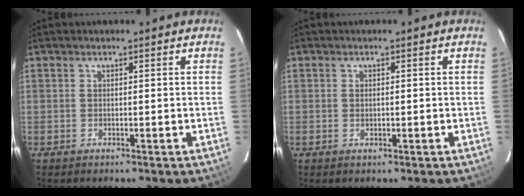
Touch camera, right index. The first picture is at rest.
{"total": 0.9, "force": [0.0, 0.7, 0.6], "torque": [-0.010, 0.000, 0.002]}